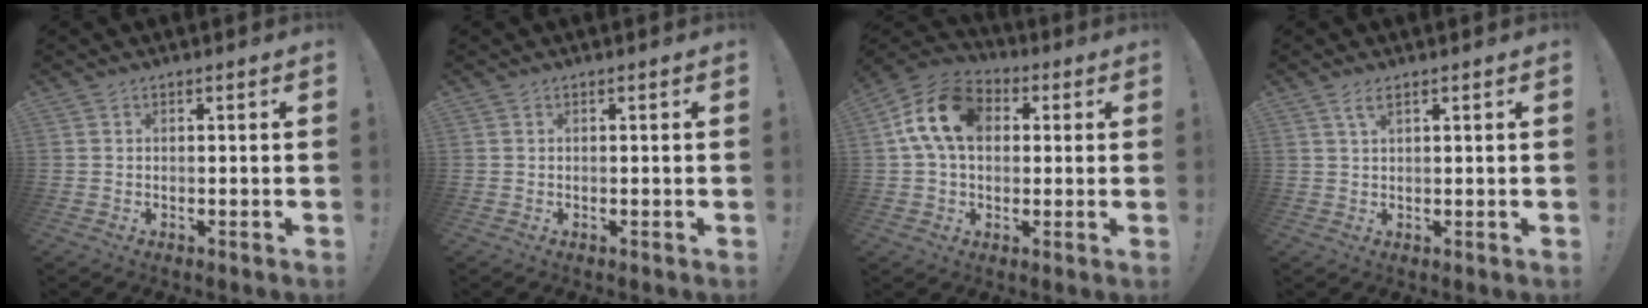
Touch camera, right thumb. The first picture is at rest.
{"total": 0.0}
{"total": 15.4, "force": [3.4, 10.7, 10.6], "torque": [-0.178, 0.013, 0.065]}
{"total": 2.7, "force": [1.5, 0.8, 2.1], "torque": [-0.037, -0.002, 0.026]}